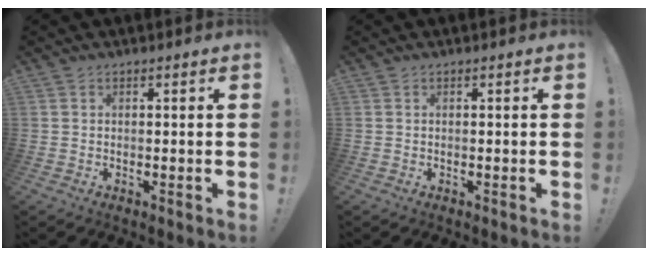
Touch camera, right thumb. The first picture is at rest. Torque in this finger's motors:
{"motor_torque": [0.00, 0.00, 0.00, 0.00, 0.00]}